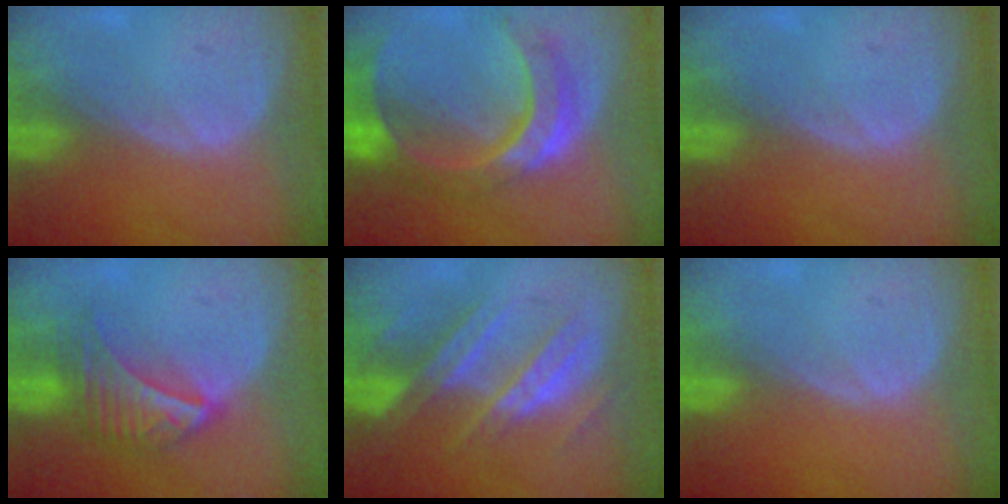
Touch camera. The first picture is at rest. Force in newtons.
{"total": 11.0, "press": 9.3, "slide": 6.0}
{"total": 0.0}
{"total": 7.4, "press": 6.5, "slide": 3.6}
{"total": 7.4, "press": 7.4, "slide": 0.1}
{"total": 0.0}